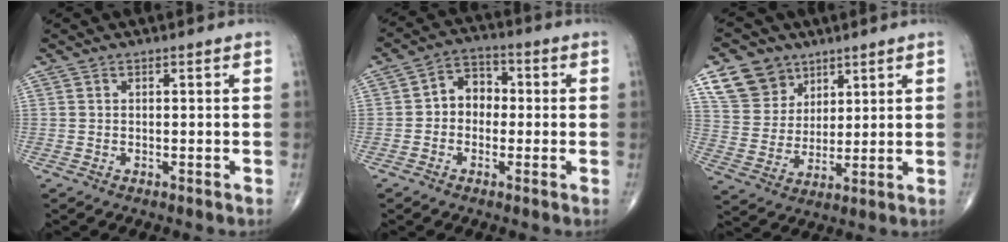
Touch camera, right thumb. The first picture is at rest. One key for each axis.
{"total": 6.4, "fx": -0.3, "fy": 5.2, "fz": 3.8, "tx": -0.026, "ty": 0.025, "tz": -0.020}
{"total": 10.9, "fx": 6.4, "fy": 8.3, "fz": 2.9, "tx": -0.031, "ty": -0.029, "tz": 0.129}